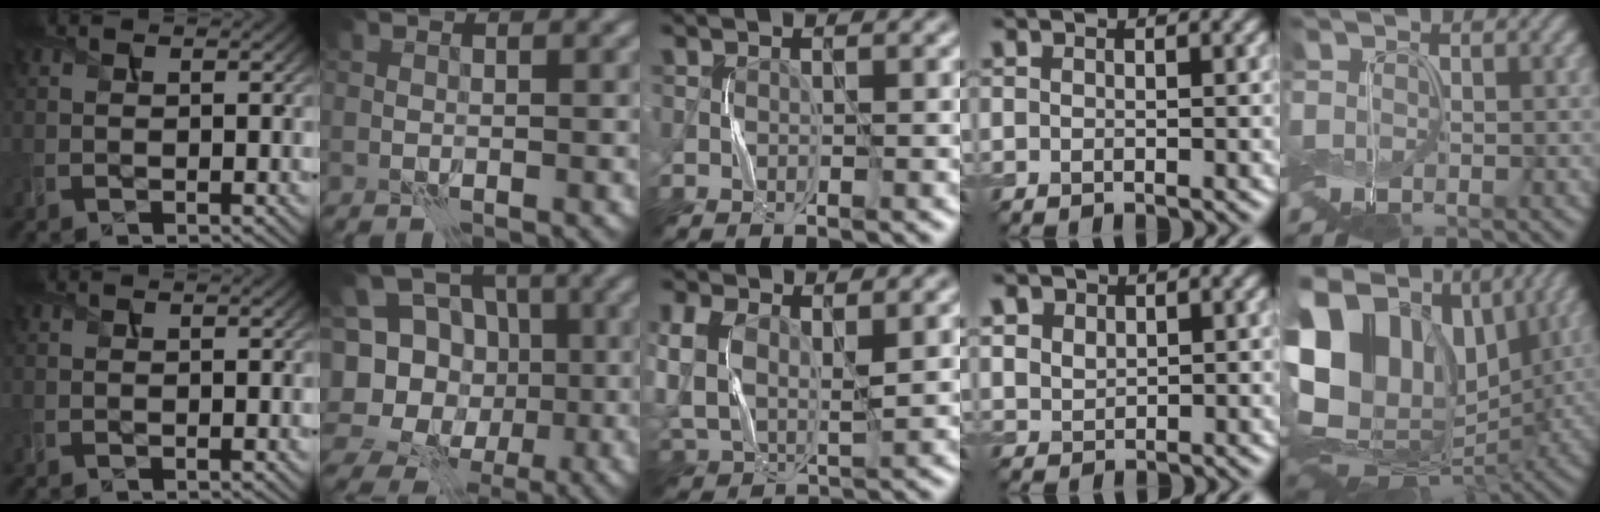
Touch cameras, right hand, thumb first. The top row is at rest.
{"index": {"total": 14.0, "force": [-5.8, 12.0, 4.1], "torque": [-0.116, 0.003, -0.091]}, "middle": {"total": 7.5, "force": [1.8, 5.1, 5.1], "torque": [-0.134, -0.005, 0.047]}, "ring": {"total": 2.0, "force": [1.1, 1.4, 0.8], "torque": [-0.019, 0.000, 0.026]}, "little": {"total": 17.5, "force": [2.5, 12.8, 11.6], "torque": [-0.219, 0.008, 0.063]}}